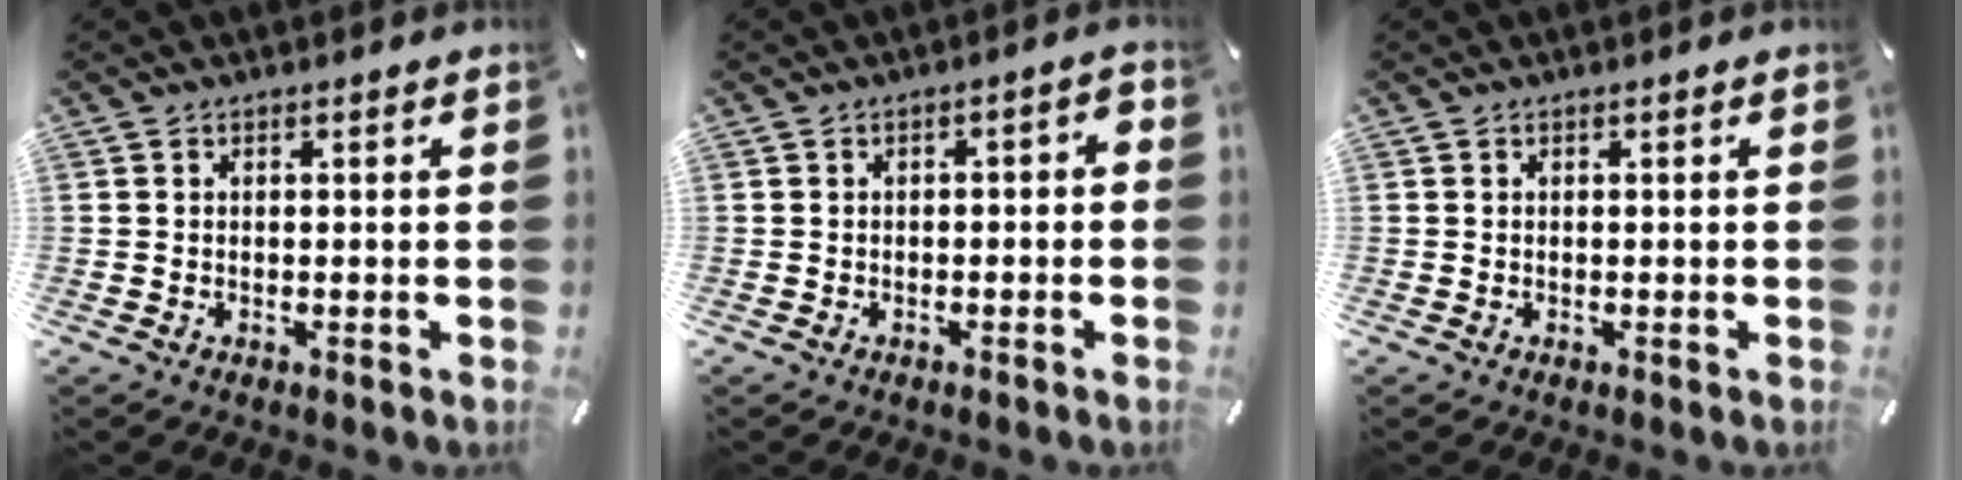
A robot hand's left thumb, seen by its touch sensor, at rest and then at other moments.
{"total": 2.3, "force": [-1.5, 1.0, 1.5], "torque": [-0.024, 0.011, -0.029]}
{"total": 0.0}